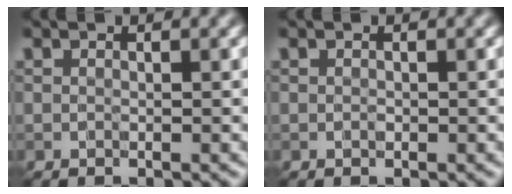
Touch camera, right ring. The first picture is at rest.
{"total": 0.0}